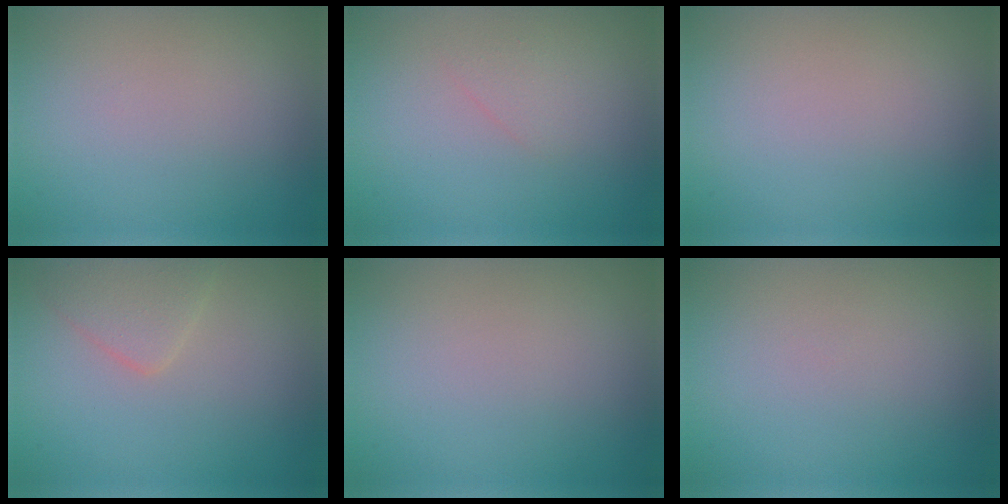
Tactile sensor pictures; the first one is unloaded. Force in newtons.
{"total": 1.0, "press": 1.0, "slide": 0.1}
{"total": 0.0}
{"total": 2.3, "press": 2.3, "slide": 0.1}
{"total": 0.0}
{"total": 0.0}